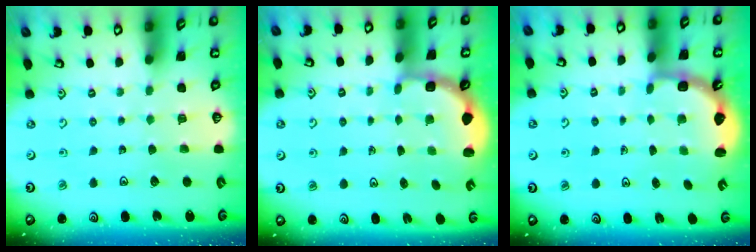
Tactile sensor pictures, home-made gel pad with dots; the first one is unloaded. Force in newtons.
{"total": 3.0, "press": 2.6, "slide": 1.5}
{"total": 3.3, "press": 2.3, "slide": 2.3}